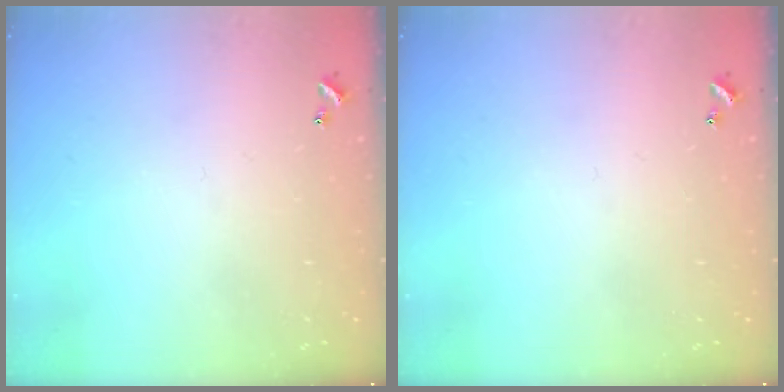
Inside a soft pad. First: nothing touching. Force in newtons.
{"total": 0.0}